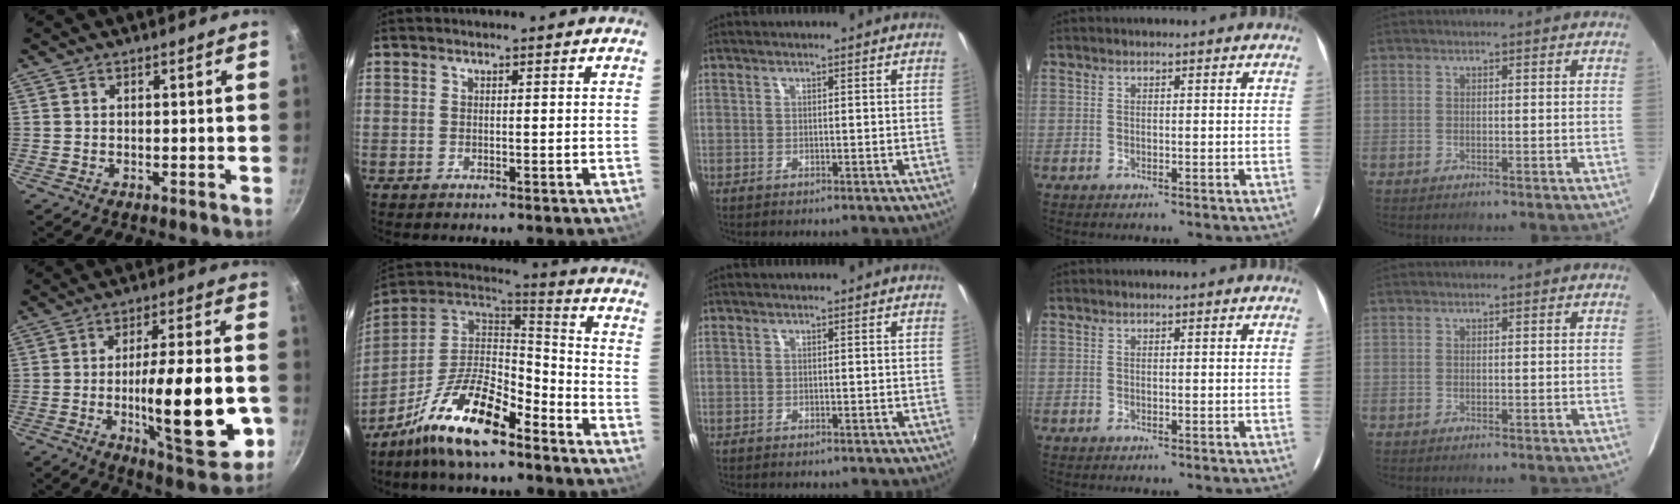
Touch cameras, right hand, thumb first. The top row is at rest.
{"thumb": {"total": 20.7, "force": [-4.7, 5.8, 19.2], "torque": [-0.272, 0.013, -0.066]}, "index": {"total": 17.4, "force": [-11.2, 5.8, 11.9], "torque": [-0.236, 0.003, -0.208]}}